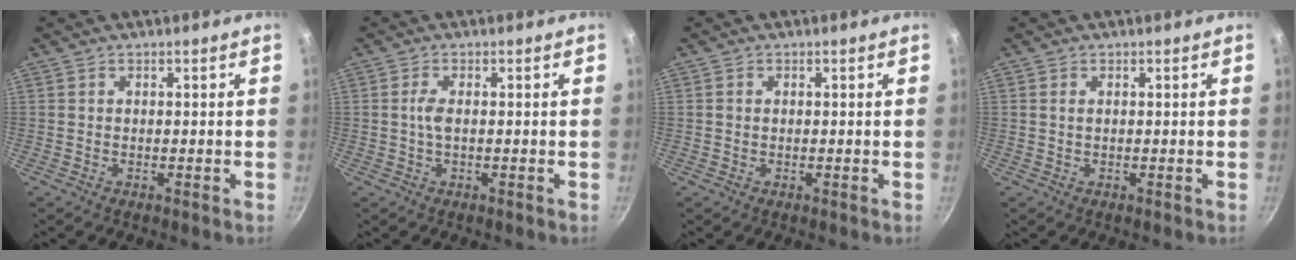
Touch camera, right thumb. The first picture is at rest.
{"total": 2.4, "force": [0.1, 0.8, 2.2], "torque": [-0.054, 0.003, -0.001]}
{"total": 0.9, "force": [0.2, 0.7, 0.5], "torque": [-0.008, 0.003, 0.002]}
{"total": 0.9, "force": [0.3, 0.4, 0.7], "torque": [-0.014, 0.001, 0.004]}